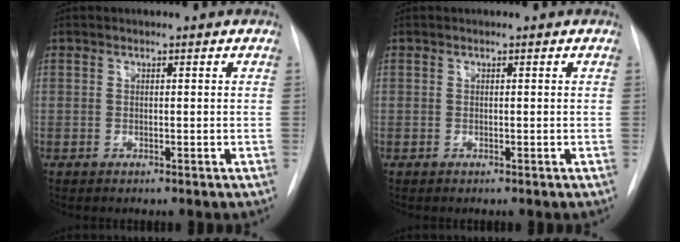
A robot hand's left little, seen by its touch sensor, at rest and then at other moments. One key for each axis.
{"total": 0.0}